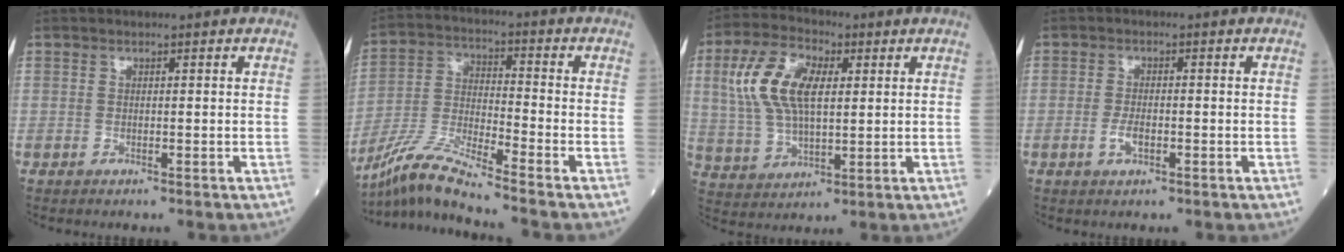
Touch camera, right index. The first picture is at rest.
{"total": 9.5, "force": [-8.5, -1.8, 3.9], "torque": [-0.090, -0.021, -0.166]}
{"total": 11.7, "force": [2.9, 5.5, 9.9], "torque": [-0.221, 0.020, 0.057]}
{"total": 2.6, "force": [-0.9, 0.9, 2.2], "torque": [-0.043, 0.001, -0.014]}